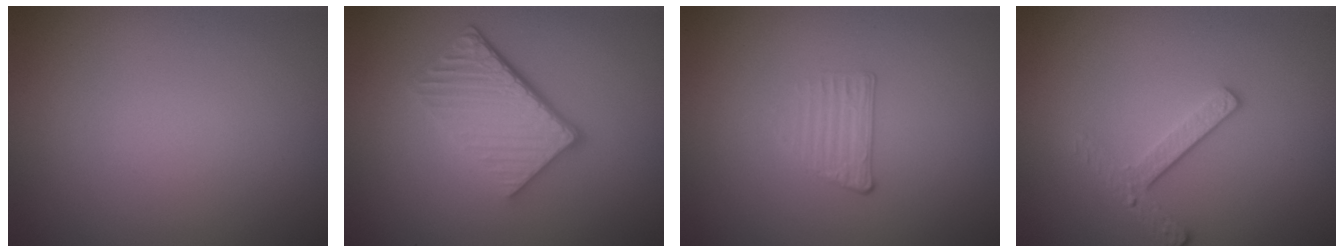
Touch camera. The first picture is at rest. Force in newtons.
{"total": 5.5, "press": 3.9, "slide": 3.9}
{"total": 1.2, "press": 0.6, "slide": 1.0}
{"total": 2.5, "press": 2.2, "slide": 1.1}